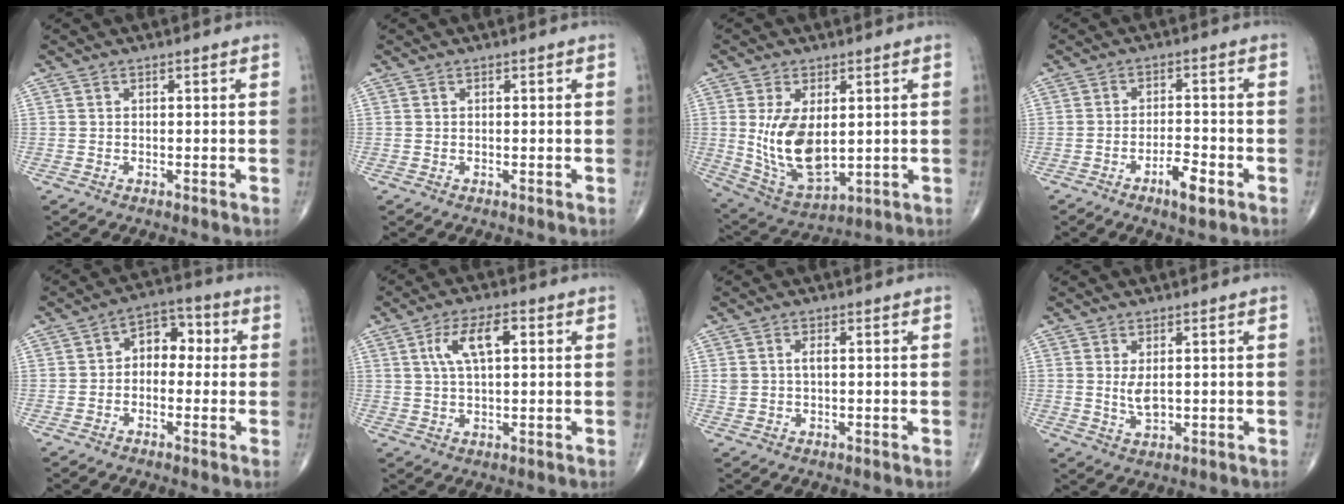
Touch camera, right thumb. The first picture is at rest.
{"total": 0.0}
{"total": 13.0, "force": [1.1, 7.0, 10.9], "torque": [-0.195, -0.020, 0.041]}
{"total": 5.0, "force": [-2.7, 1.4, 3.9], "torque": [-0.068, 0.014, -0.043]}
{"total": 6.9, "force": [0.2, 4.9, 4.9], "torque": [-0.038, 0.030, -0.012]}
{"total": 7.6, "force": [2.2, 3.1, 6.6], "torque": [-0.128, 0.010, 0.040]}
{"total": 2.0, "force": [0.4, 1.0, 1.7], "torque": [-0.036, 0.003, 0.008]}
{"total": 3.3, "force": [0.5, 1.6, 2.8], "torque": [-0.050, -0.012, 0.016]}